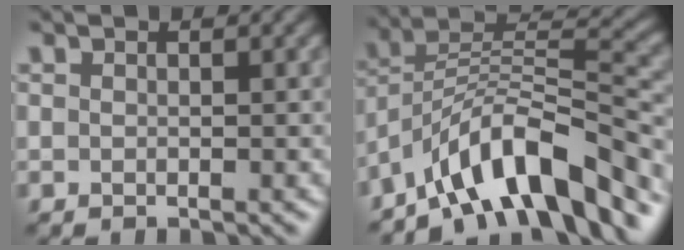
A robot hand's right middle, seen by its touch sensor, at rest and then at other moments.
{"total": 11.1, "force": [-7.6, 3.6, 7.3], "torque": [-0.106, 0.018, -0.147]}